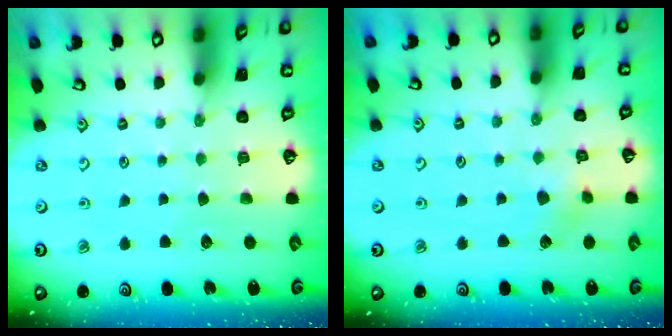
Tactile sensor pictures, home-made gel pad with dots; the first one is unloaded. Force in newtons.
{"total": 3.7, "press": 3.7, "slide": 0.5}